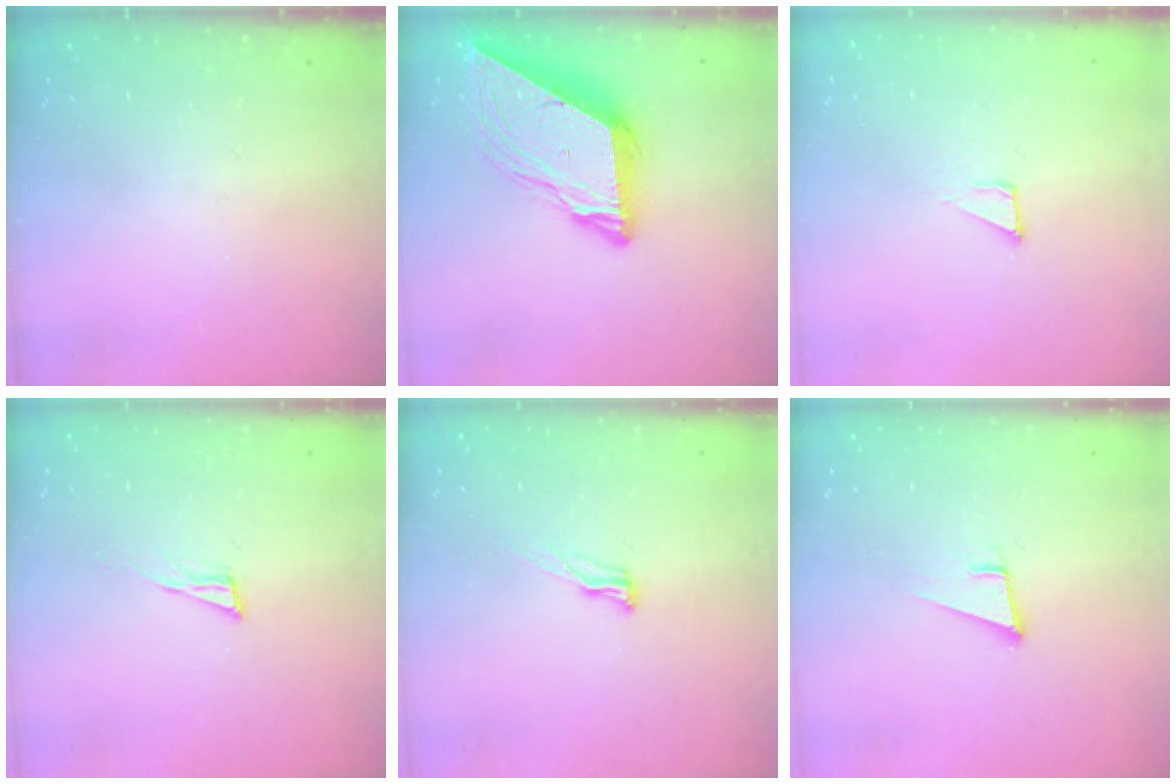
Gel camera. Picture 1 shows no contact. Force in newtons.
{"total": 9.3, "press": 9.2, "slide": 0.8}
{"total": 2.8, "press": 2.8, "slide": 0.1}
{"total": 5.7, "press": 5.5, "slide": 1.4}
{"total": 6.9, "press": 6.9, "slide": 0.9}
{"total": 4.4, "press": 3.8, "slide": 2.3}